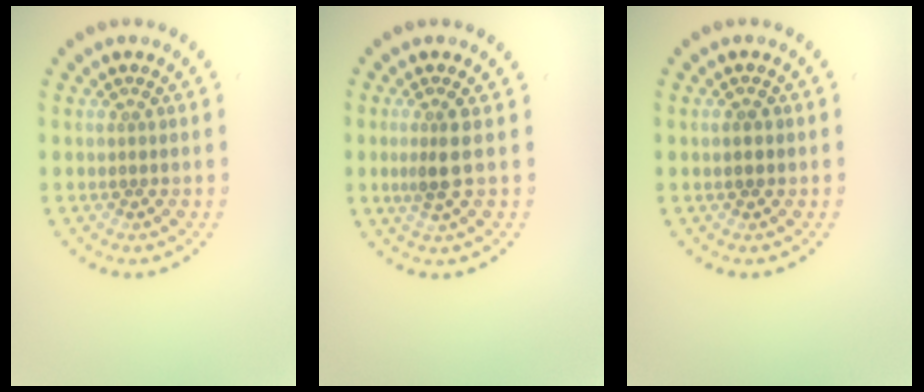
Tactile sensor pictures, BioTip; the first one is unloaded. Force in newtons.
{"total": 2.2, "press": 1.8, "slide": 1.4}
{"total": 1.9, "press": 1.9, "slide": 0.1}